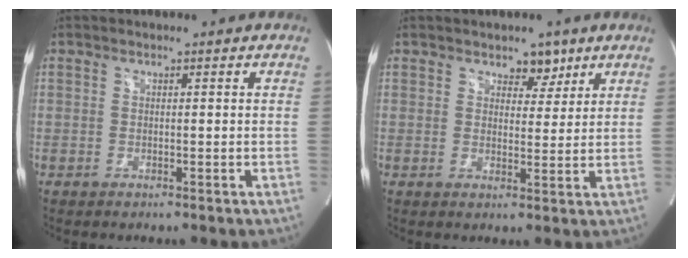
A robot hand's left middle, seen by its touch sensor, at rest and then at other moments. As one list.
[{"total": 3.6, "force": [2.4, 2.2, 1.4], "torque": [-0.011, -0.001, 0.037]}]